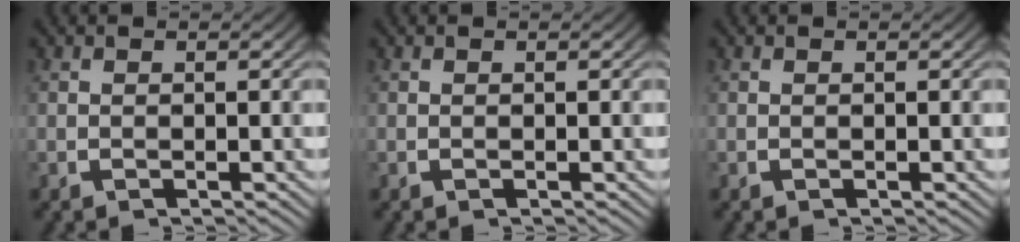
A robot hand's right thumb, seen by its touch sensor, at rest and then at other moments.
{"total": 0.0}
{"total": 0.0}